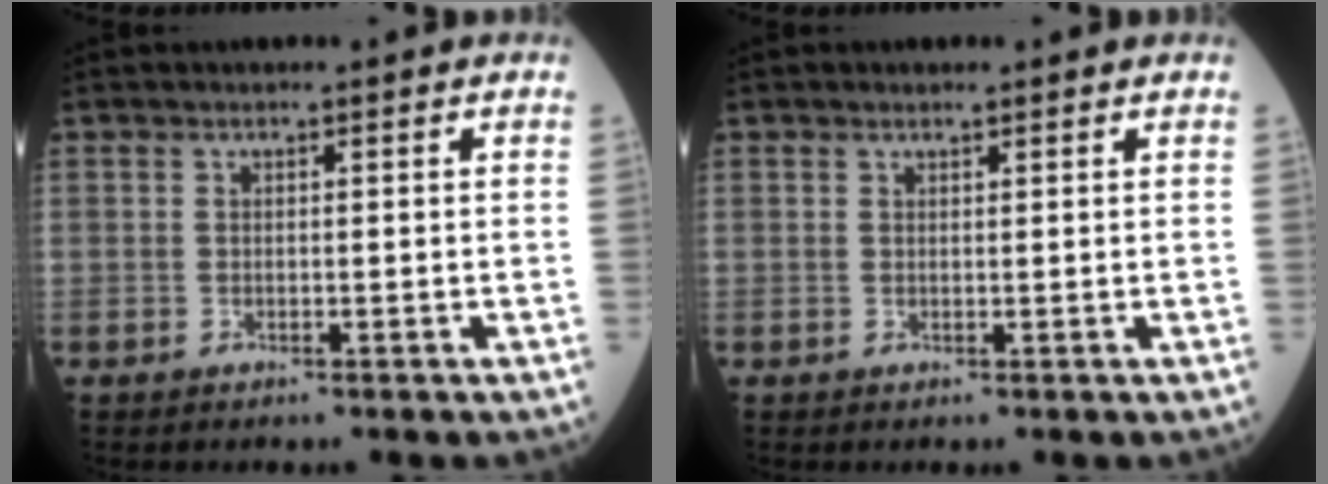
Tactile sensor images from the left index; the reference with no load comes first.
{"total": 1.1, "force": [0.7, 0.6, 0.6], "torque": [-0.019, 0.008, 0.009]}